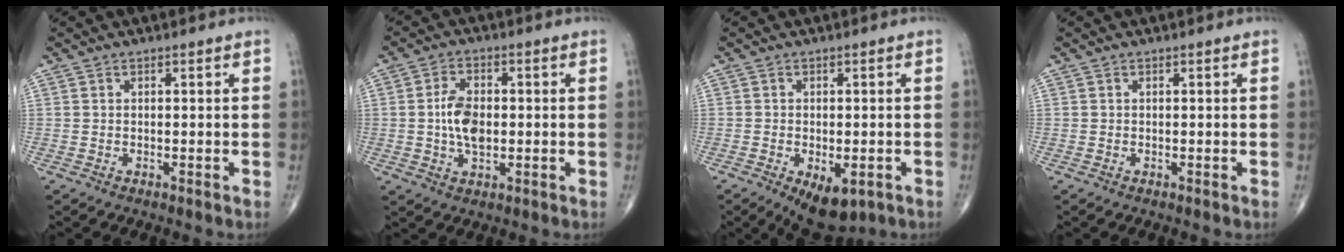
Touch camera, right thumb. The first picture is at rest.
{"total": 7.0, "force": [-0.2, 4.1, 5.7], "torque": [-0.101, 0.003, -0.006]}
{"total": 7.6, "force": [-3.3, 3.9, 5.7], "torque": [-0.076, -0.001, -0.040]}
{"total": 0.0}